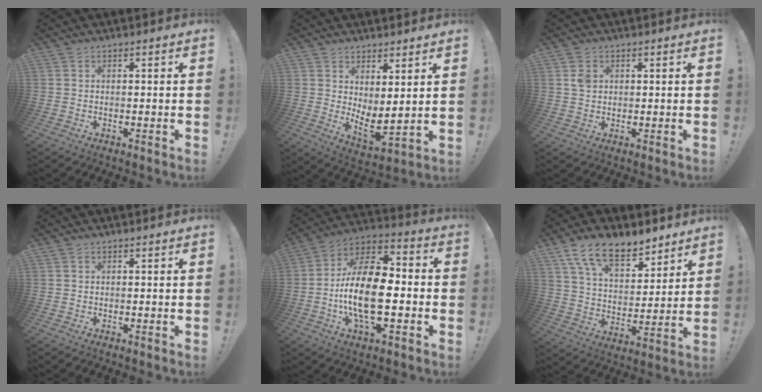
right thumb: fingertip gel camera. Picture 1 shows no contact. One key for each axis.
{"total": 5.9, "fx": 3.1, "fy": 1.6, "fz": 4.8, "tx": -0.059, "ty": -0.049, "tz": 0.061}
{"total": 2.5, "fx": 1.1, "fy": 2.0, "fz": 1.1, "tx": -0.014, "ty": 0.000, "tz": 0.019}
{"total": 0.0}
{"total": 21.1, "fx": -4.0, "fy": 10.2, "fz": 18.1, "tx": -0.344, "ty": 0.012, "tz": -0.072}
{"total": 15.6, "fx": 10.5, "fy": 7.6, "fz": 8.8, "tx": -0.156, "ty": -0.058, "tz": 0.192}